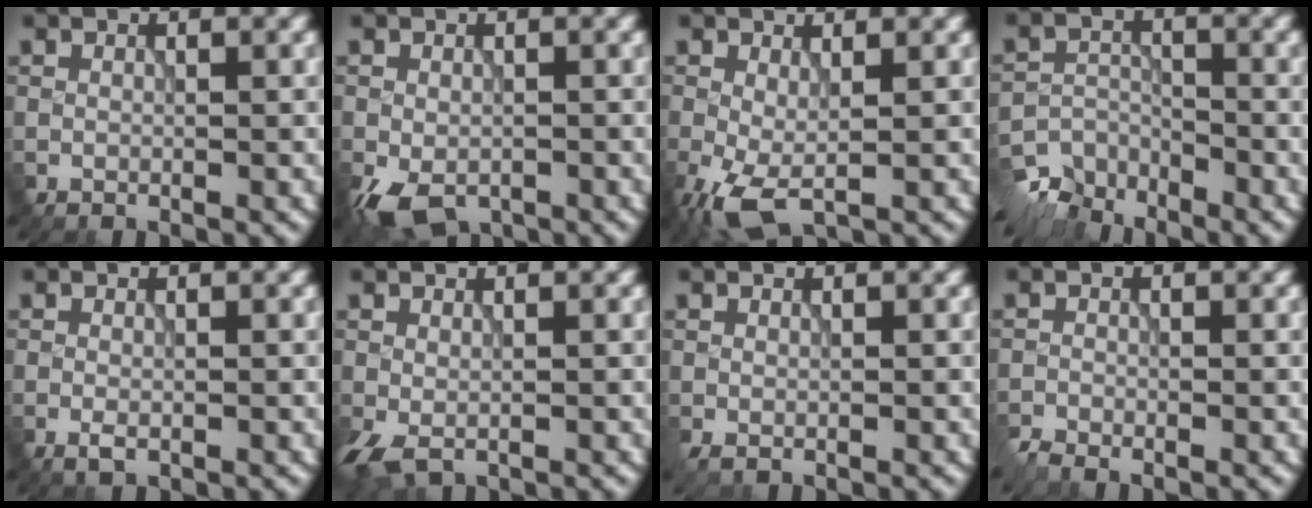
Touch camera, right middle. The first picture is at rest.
{"total": 4.7, "force": [-2.6, 2.9, 2.8], "torque": [-0.060, -0.022, -0.040]}
{"total": 4.1, "force": [-1.5, 1.7, 3.4], "torque": [-0.090, -0.013, -0.030]}
{"total": 6.7, "force": [-6.1, 2.6, 0.8], "torque": [-0.003, -0.008, -0.103]}
{"total": 0.9, "force": [-0.5, 0.4, 0.7], "torque": [-0.014, -0.007, -0.007]}
{"total": 2.3, "force": [-0.9, 1.2, 1.8], "torque": [-0.051, -0.009, -0.016]}
{"total": 0.9, "force": [-0.3, 0.5, 0.7], "torque": [-0.022, -0.007, -0.003]}
{"total": 1.5, "force": [-1.4, 0.3, 0.5], "torque": [-0.013, -0.006, -0.033]}